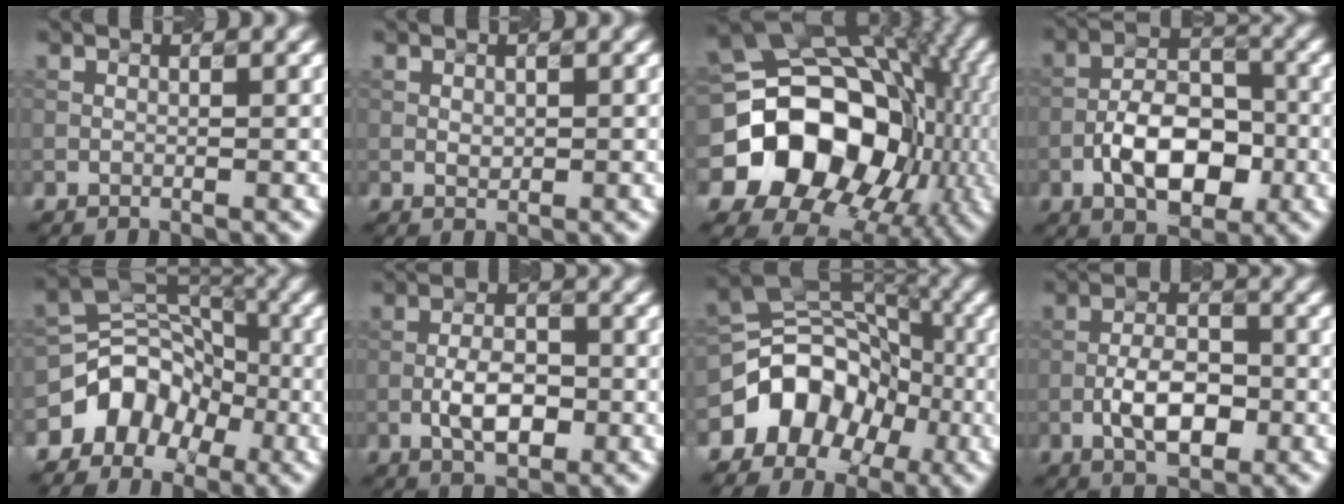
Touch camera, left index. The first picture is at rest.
{"total": 0.7, "force": [0.0, 0.5, 0.5], "torque": [-0.007, -0.001, 0.003]}
{"total": 16.6, "force": [-3.1, 13.1, 9.7], "torque": [-0.149, -0.011, -0.051]}
{"total": 7.1, "force": [-2.6, 3.8, 5.4], "torque": [-0.082, 0.010, -0.047]}
{"total": 5.4, "force": [-2.8, 4.2, 1.9], "torque": [-0.013, 0.011, -0.056]}
{"total": 4.1, "force": [-1.3, 2.0, 3.3], "torque": [-0.057, 0.004, -0.027]}
{"total": 7.1, "force": [-3.1, 5.5, 3.3], "torque": [-0.025, 0.016, -0.064]}
{"total": 4.8, "force": [-1.7, 2.3, 3.9], "torque": [-0.064, 0.006, -0.033]}